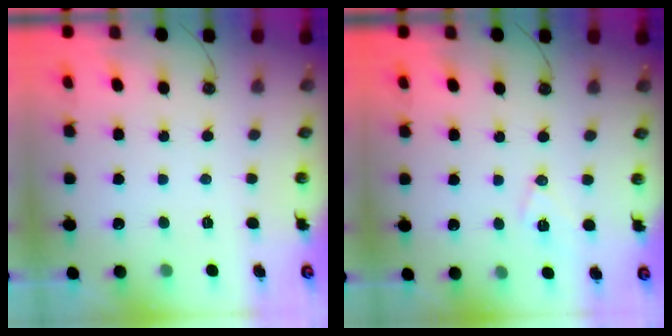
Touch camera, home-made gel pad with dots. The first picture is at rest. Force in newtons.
{"total": 7.6, "press": 6.7, "slide": 3.7}